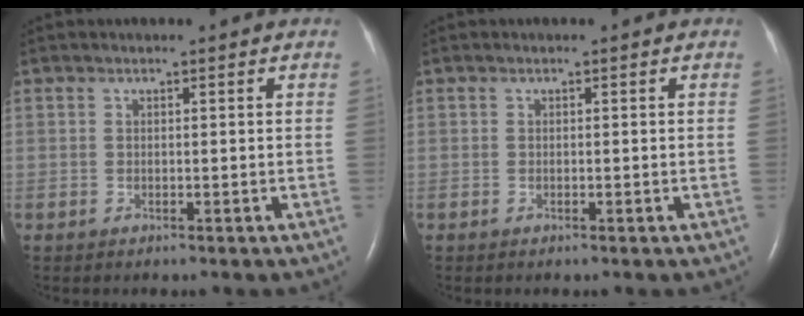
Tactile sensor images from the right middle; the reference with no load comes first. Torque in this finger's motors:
{"motor_torque": [-0.21, 0.07, -0.02, 0.01]}